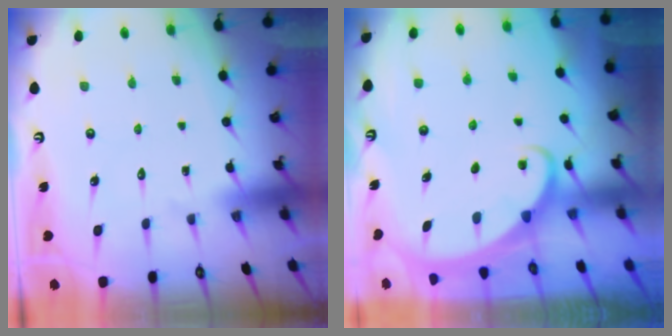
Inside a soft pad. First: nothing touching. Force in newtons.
{"total": 2.4, "press": 2.4, "slide": 0.3}